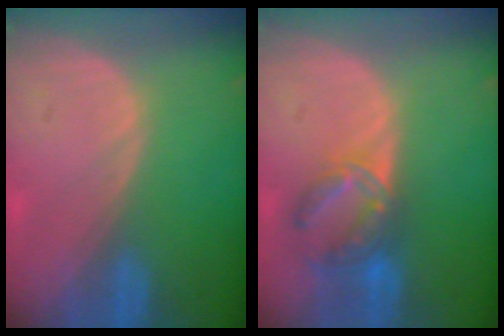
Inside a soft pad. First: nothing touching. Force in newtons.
{"total": 7.3, "press": 6.3, "slide": 3.7}